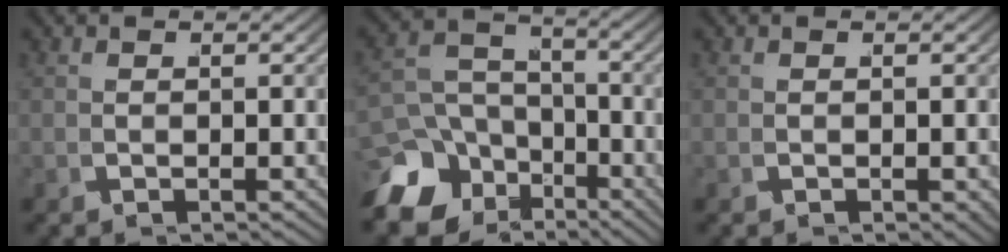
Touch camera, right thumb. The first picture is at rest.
{"total": 11.1, "force": [-4.1, 8.7, 5.5], "torque": [-0.086, -0.034, -0.058]}
{"total": 0.6, "force": [-0.3, 0.3, 0.5], "torque": [-0.004, -0.003, -0.001]}